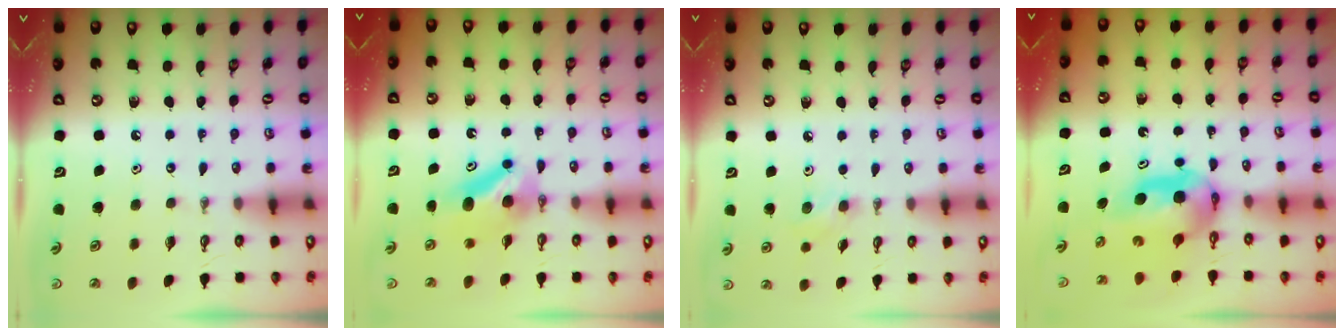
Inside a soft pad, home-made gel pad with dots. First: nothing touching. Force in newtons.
{"total": 6.6, "press": 6.6, "slide": 0.7}
{"total": 8.6, "press": 7.5, "slide": 4.2}
{"total": 7.3, "press": 6.3, "slide": 3.5}